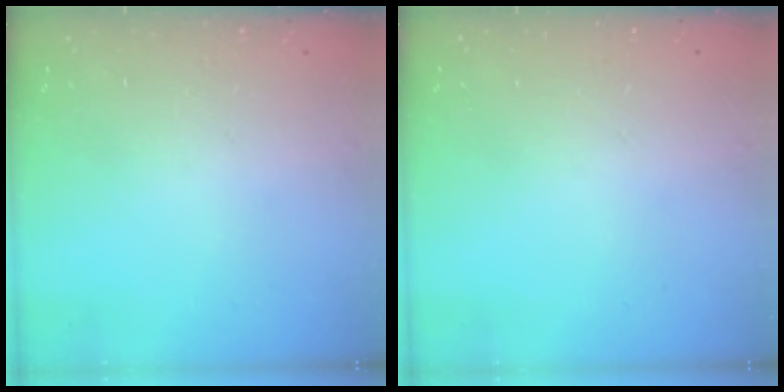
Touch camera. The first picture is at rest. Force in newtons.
{"total": 0.0}